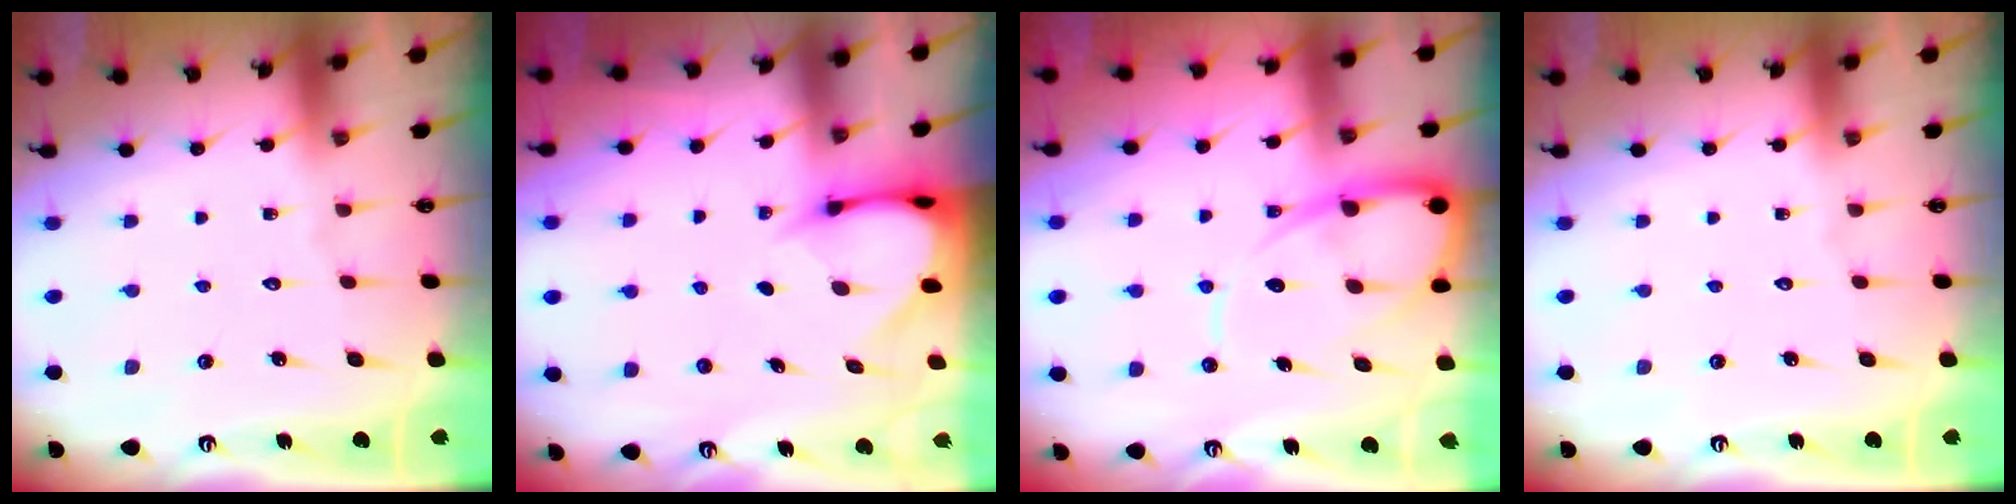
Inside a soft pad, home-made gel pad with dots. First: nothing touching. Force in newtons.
{"total": 3.6, "press": 3.6, "slide": 0.2}
{"total": 11.6, "press": 11.6, "slide": 1.1}
{"total": 0.0}